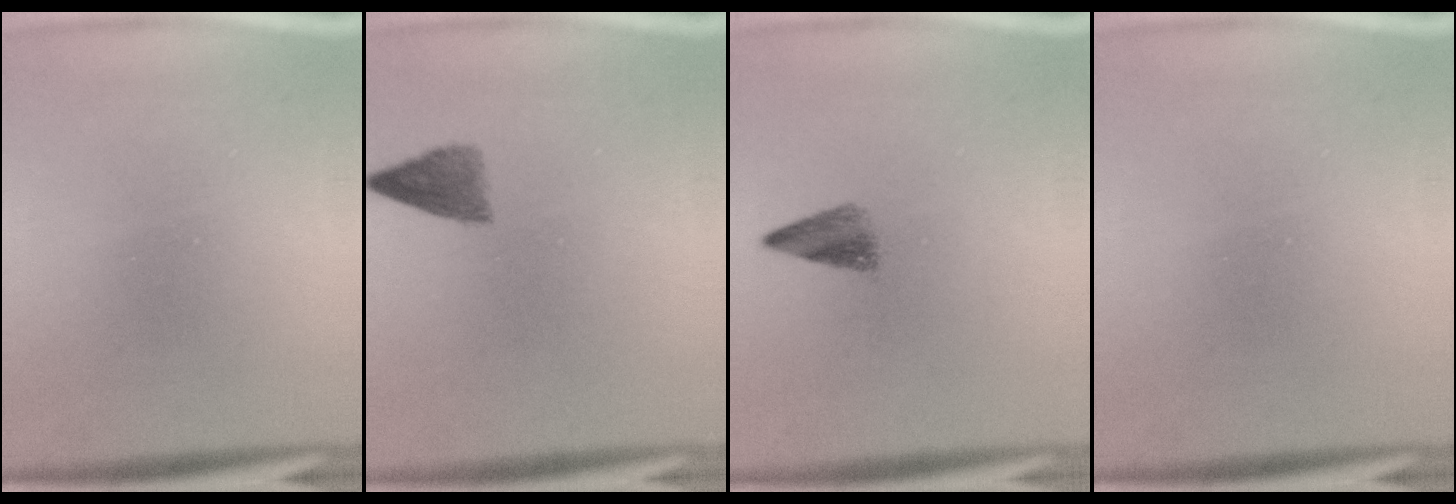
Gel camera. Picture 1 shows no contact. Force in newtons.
{"total": 3.0}
{"total": 2.7}
{"total": 0.0}